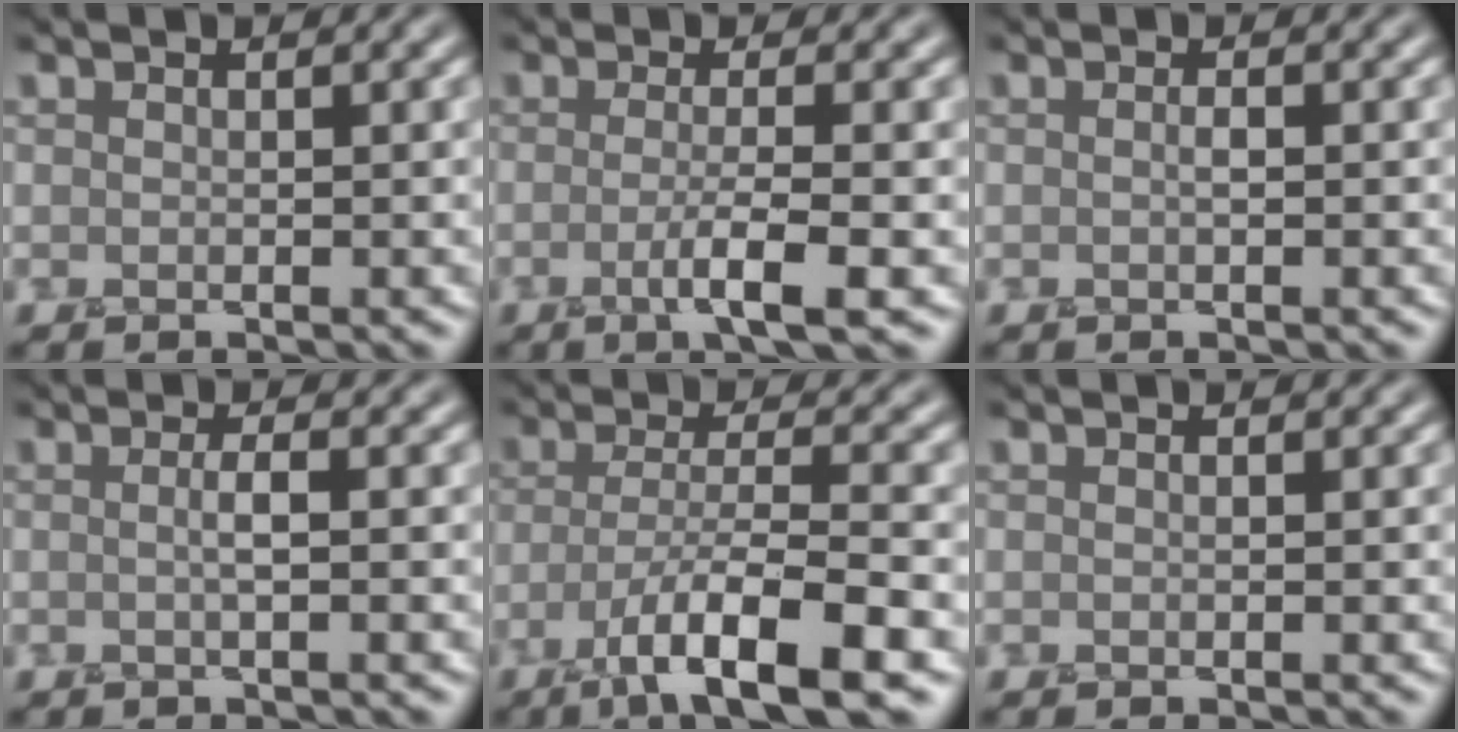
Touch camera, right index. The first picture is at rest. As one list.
[{"total": 3.8, "force": [-0.9, 0.8, 3.6], "torque": [-0.057, -0.004, -0.022]}, {"total": 0.7, "force": [0.0, 0.1, 0.7], "torque": [-0.013, 0.001, 0.000]}, {"total": 1.5, "force": [-0.1, 0.3, 1.5], "torque": [-0.024, 0.001, -0.004]}, {"total": 7.7, "force": [-3.9, 1.5, 6.4], "torque": [-0.105, -0.001, -0.071]}, {"total": 0.0}]